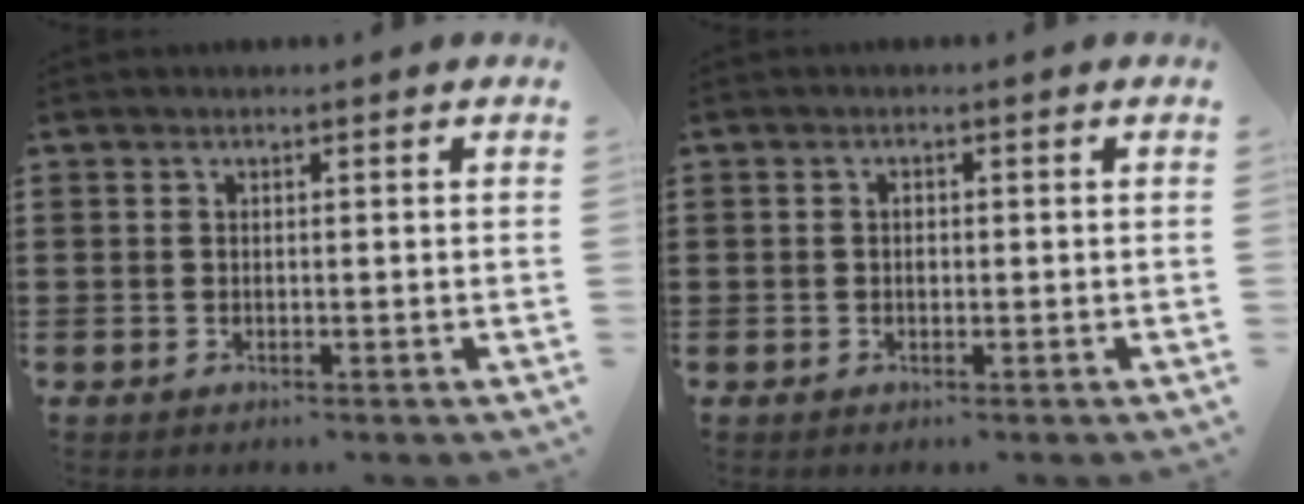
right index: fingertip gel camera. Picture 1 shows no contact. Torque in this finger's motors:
{"motor_torque": [0.34, -0.16, 0.02, 0.02]}